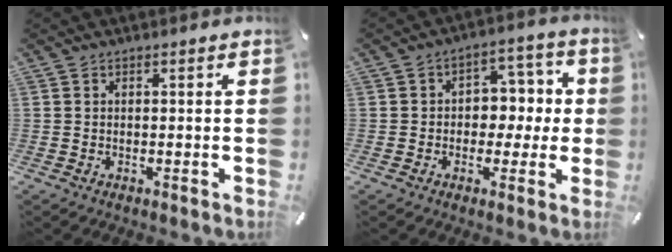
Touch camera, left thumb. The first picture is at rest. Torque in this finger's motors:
{"motor_torque": [1.28, 1.24, 0.66, 0.16, 0.01]}